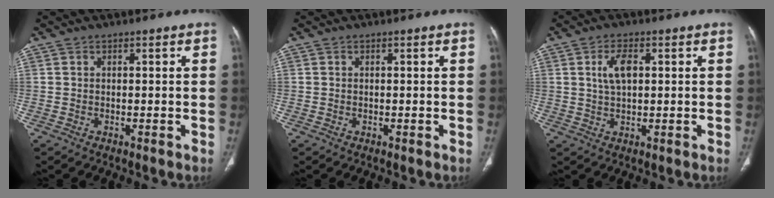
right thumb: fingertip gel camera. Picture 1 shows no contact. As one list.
[{"total": 0.0}, {"total": 4.9, "force": [1.2, 2.5, 4.1], "torque": [-0.082, 0.002, 0.024]}]